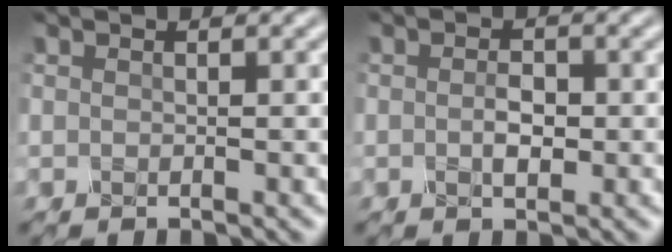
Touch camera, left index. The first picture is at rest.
{"total": 1.8, "force": [-0.5, 0.9, 1.4], "torque": [-0.028, -0.003, -0.006]}